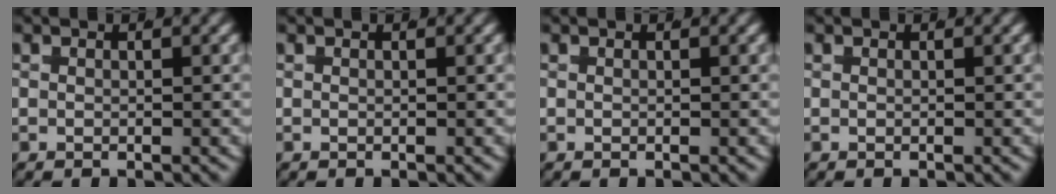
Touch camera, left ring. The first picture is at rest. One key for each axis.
{"total": 0.0}
{"total": 0.0}
{"total": 0.0}